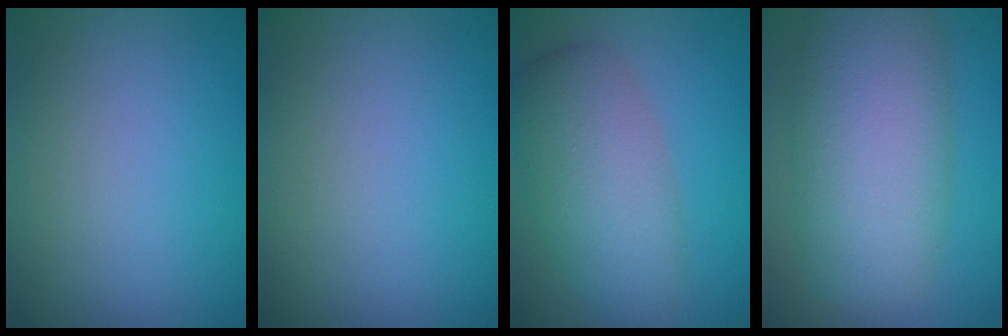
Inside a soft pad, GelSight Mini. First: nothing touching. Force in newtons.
{"total": 0.0}
{"total": 6.1, "press": 6.1, "slide": 0.4}
{"total": 9.7, "press": 9.7, "slide": 0.5}